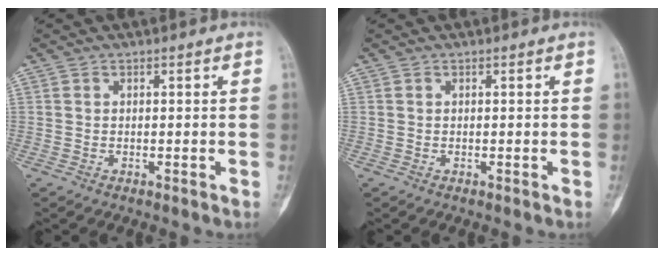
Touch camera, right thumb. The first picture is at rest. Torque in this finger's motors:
{"motor_torque": [0.00, 0.00, 0.03, 0.03, 0.00]}